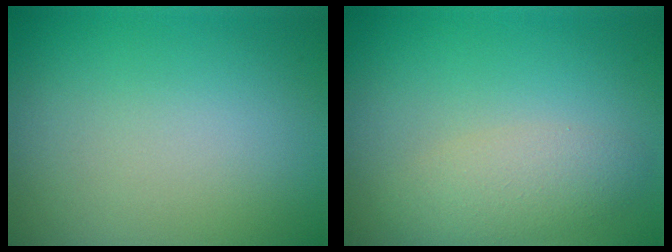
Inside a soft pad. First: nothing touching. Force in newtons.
{"total": 3.0, "press": 3.0, "slide": 0.1}